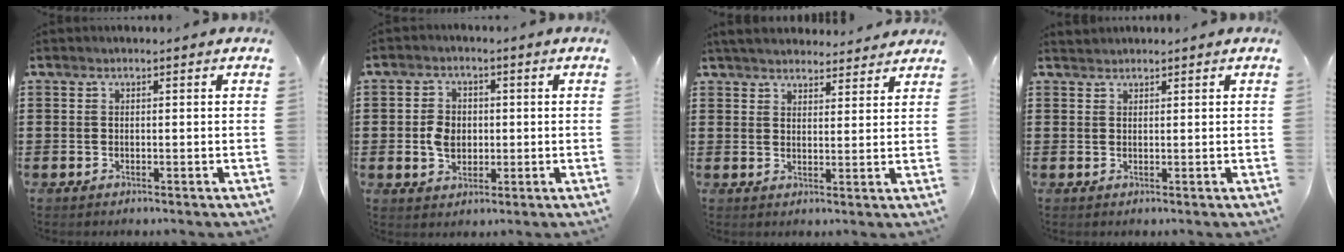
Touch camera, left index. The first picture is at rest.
{"total": 4.5, "force": [-0.2, 3.5, 2.8], "torque": [-0.061, 0.005, -0.009]}
{"total": 4.2, "force": [4.0, 0.7, 0.7], "torque": [-0.027, -0.011, 0.075]}
{"total": 1.0, "force": [1.0, 0.3, 0.0], "torque": [-0.003, 0.001, 0.020]}